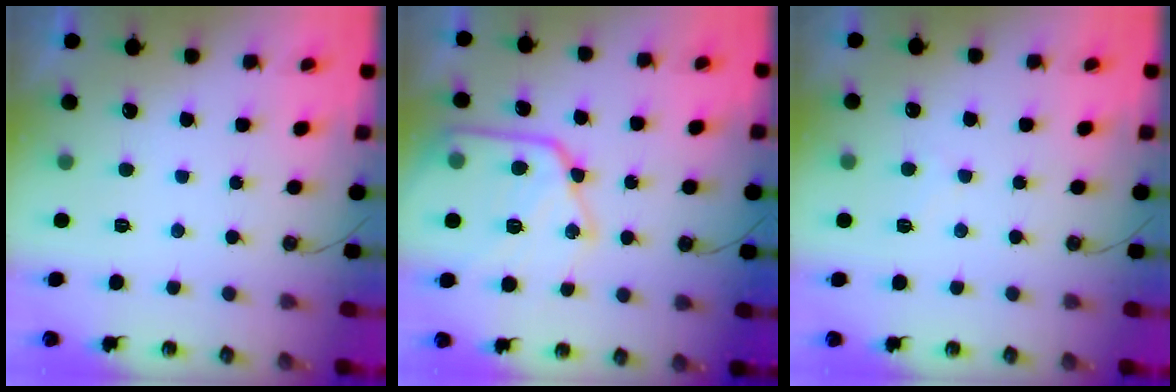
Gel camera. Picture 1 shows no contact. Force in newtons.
{"total": 19.0, "press": 19.0, "slide": 1.6}
{"total": 3.4, "press": 3.3, "slide": 0.5}